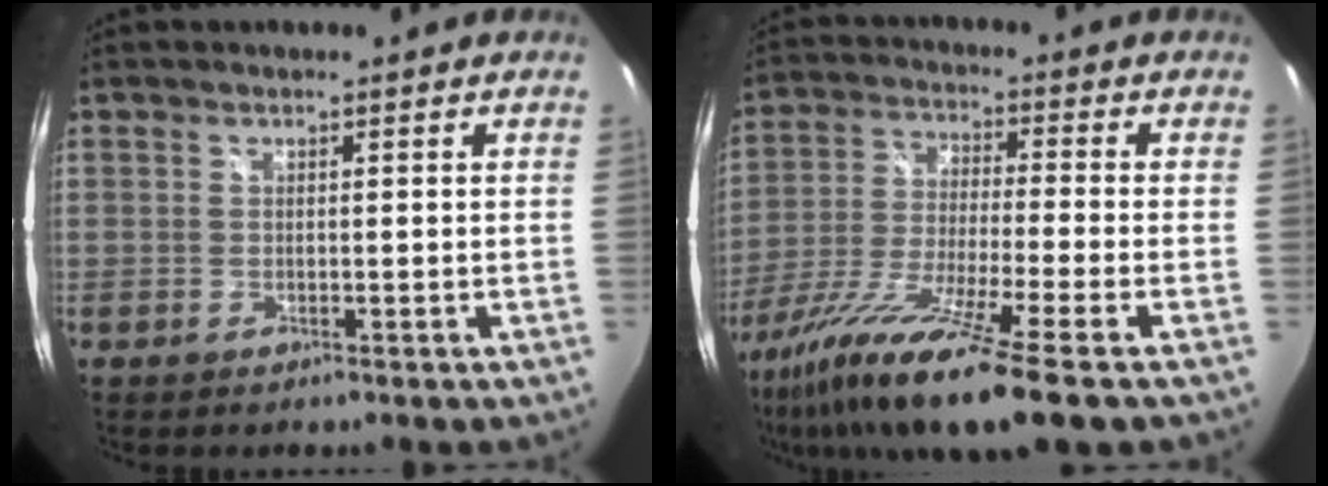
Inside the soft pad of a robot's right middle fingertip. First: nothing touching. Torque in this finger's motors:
{"motor_torque": [1.15, -0.99, 0.69, 0.21]}